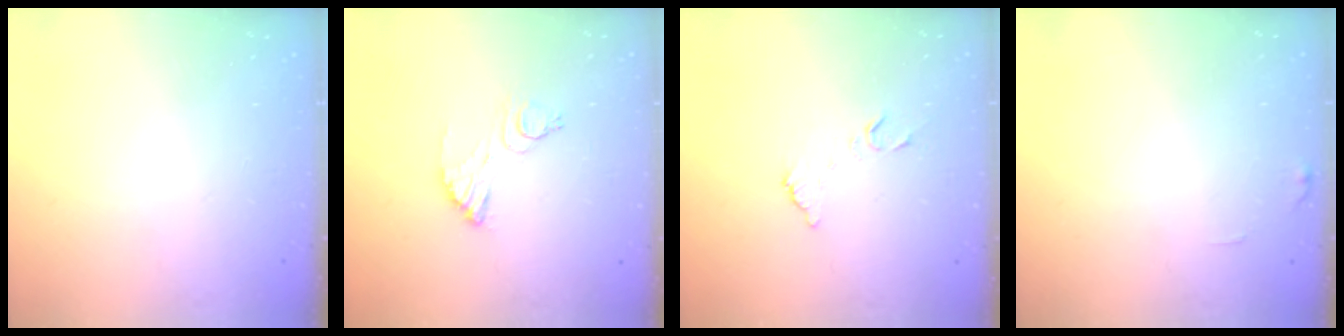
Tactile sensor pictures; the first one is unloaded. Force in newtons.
{"total": 9.3, "press": 9.3, "slide": 0.8}
{"total": 6.5, "press": 6.4, "slide": 0.7}
{"total": 5.1, "press": 5.1, "slide": 0.3}